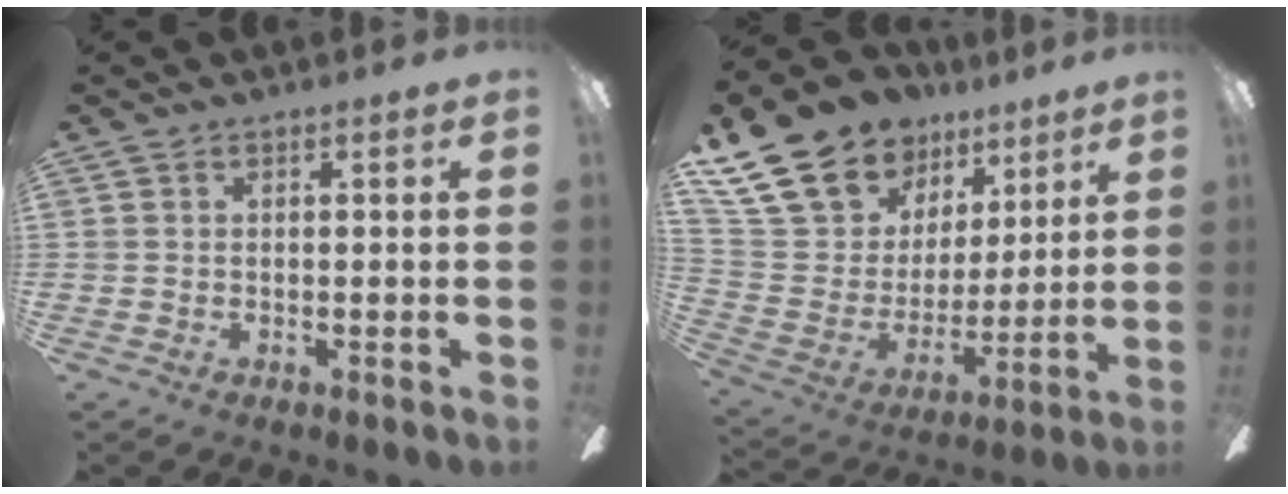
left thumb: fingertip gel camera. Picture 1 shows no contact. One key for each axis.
{"total": 20.6, "fx": 14.3, "fy": 12.7, "fz": 7.6, "tx": -0.159, "ty": -0.085, "tz": 0.283}